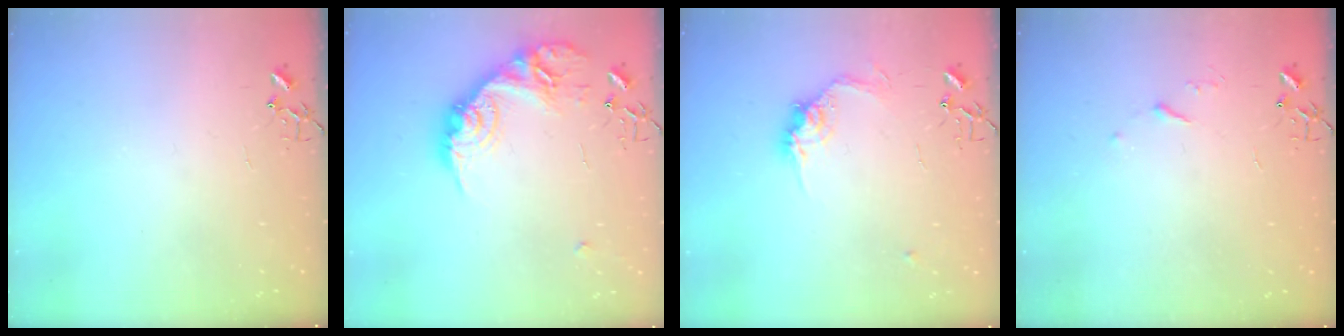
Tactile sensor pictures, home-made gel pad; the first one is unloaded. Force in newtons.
{"total": 18.9, "press": 18.8, "slide": 1.2}
{"total": 10.2, "press": 10.2, "slide": 0.1}
{"total": 3.9, "press": 3.8, "slide": 0.6}